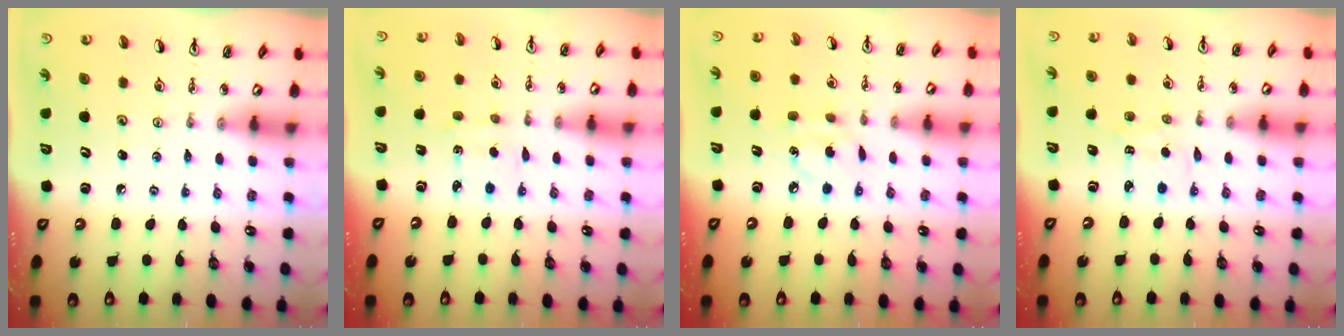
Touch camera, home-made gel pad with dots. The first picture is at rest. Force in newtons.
{"total": 2.6, "press": 2.5, "slide": 0.3}
{"total": 5.3, "press": 5.3, "slide": 0.2}
{"total": 2.9, "press": 2.9, "slide": 0.4}